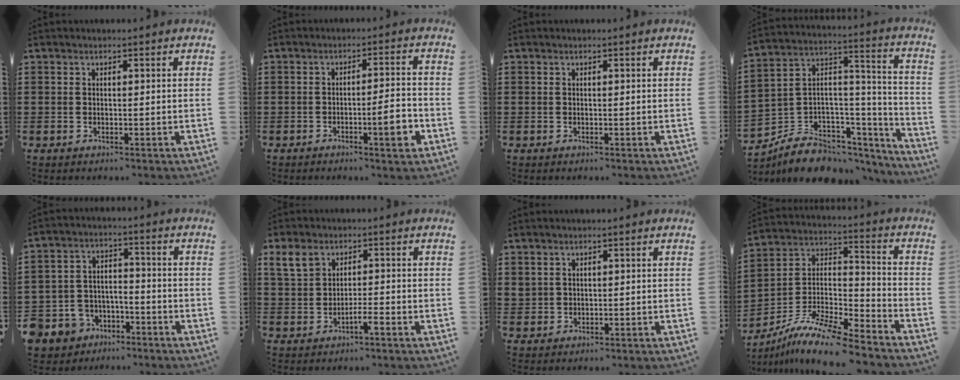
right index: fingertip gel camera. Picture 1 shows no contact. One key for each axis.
{"total": 6.1, "fx": -2.3, "fy": 1.2, "fz": 5.6, "tx": -0.080, "ty": -0.005, "tz": -0.040}
{"total": 0.0}
{"total": 8.0, "fx": -5.7, "fy": 5.1, "fz": 2.3, "tx": -0.049, "ty": 0.013, "tz": -0.100}
{"total": 5.6, "fx": -4.7, "fy": 3.1, "fz": 0.8, "tx": -0.056, "ty": 0.006, "tz": -0.101}
{"total": 4.2, "fx": 0.0, "fy": 2.5, "fz": 3.4, "tx": -0.070, "ty": 0.010, "tz": -0.001}
{"total": 1.6, "fx": 1.2, "fy": 1.0, "fz": 0.3, "tx": -0.009, "ty": 0.004, "tz": 0.024}
{"total": 10.9, "fx": -9.2, "fy": 1.7, "fz": 5.5, "tx": -0.118, "ty": 0.014, "tz": -0.188}